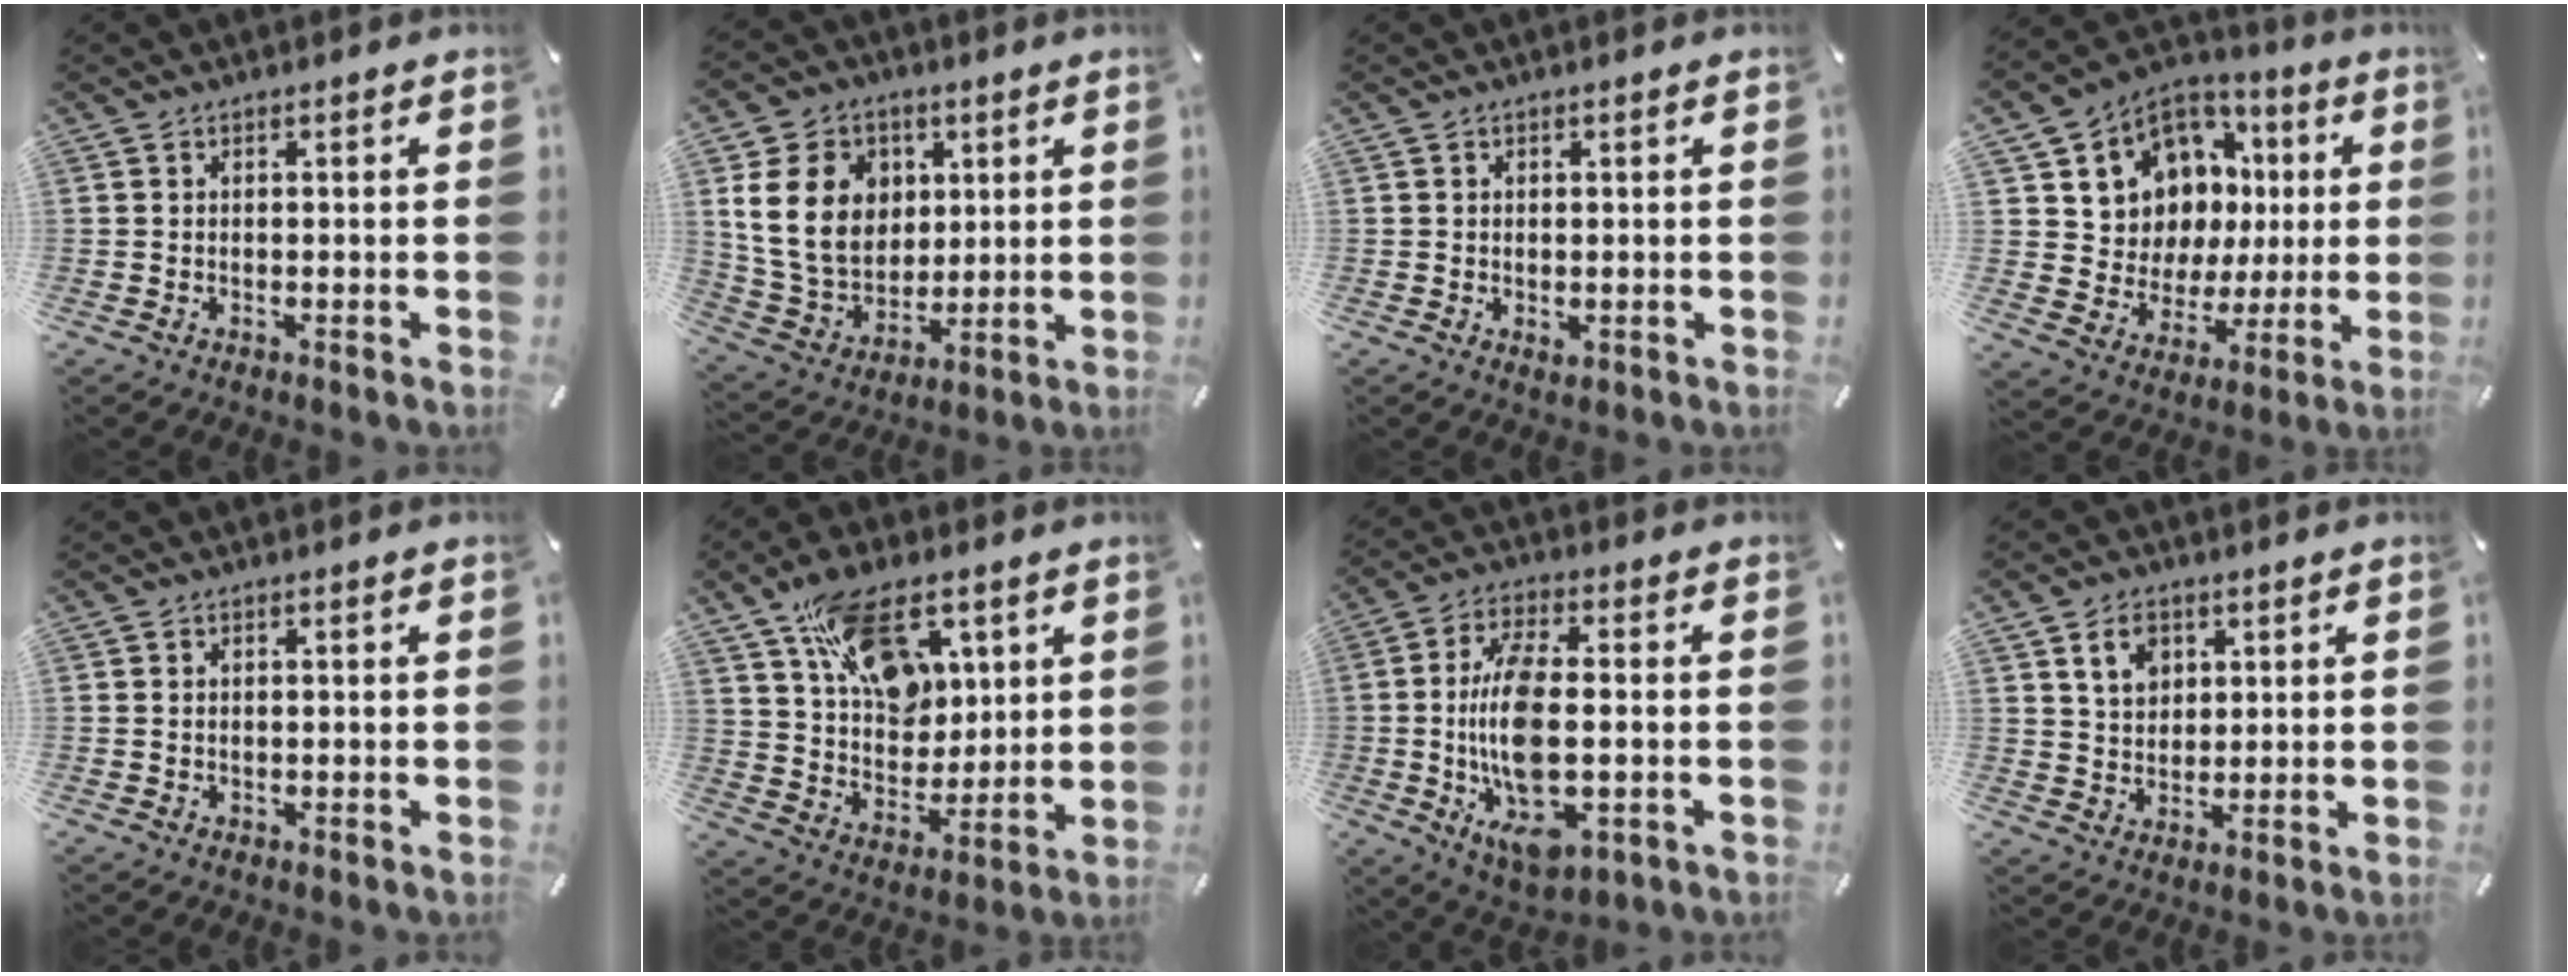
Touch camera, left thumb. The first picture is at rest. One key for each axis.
{"total": 15.5, "fx": 3.8, "fy": 12.8, "fz": 8.0, "tx": -0.170, "ty": -0.003, "tz": 0.072}
{"total": 1.0, "fx": 0.0, "fy": 0.8, "fz": 0.6, "tx": -0.012, "ty": 0.002, "tz": 0.000}
{"total": 10.1, "fx": 3.4, "fy": 9.4, "fz": 1.2, "tx": -0.029, "ty": -0.051, "tz": 0.079}
{"total": 0.5, "fx": 0.0, "fy": 0.4, "fz": 0.4, "tx": -0.008, "ty": 0.001, "tz": -0.002}
{"total": 17.0, "fx": 8.7, "fy": 10.8, "fz": 9.8, "tx": -0.169, "ty": -0.028, "tz": 0.164}
{"total": 17.6, "fx": -1.6, "fy": 8.4, "fz": 15.4, "tx": -0.285, "ty": -0.013, "tz": -0.022}
{"total": 6.5, "fx": 3.0, "fy": 5.1, "fz": 2.6, "tx": -0.044, "ty": 0.002, "tz": 0.053}